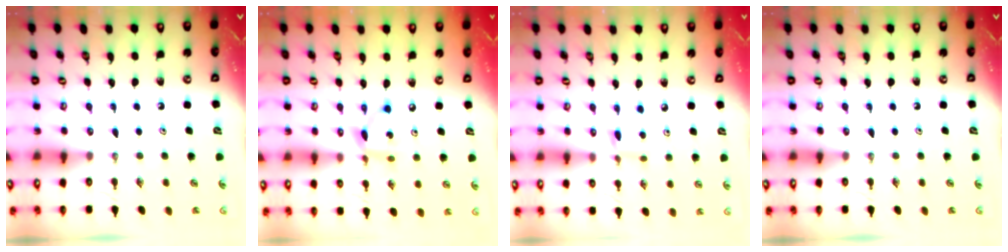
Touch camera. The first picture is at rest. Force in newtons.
{"total": 6.9, "press": 6.9, "slide": 0.1}
{"total": 3.8, "press": 3.8, "slide": 0.4}
{"total": 0.0}